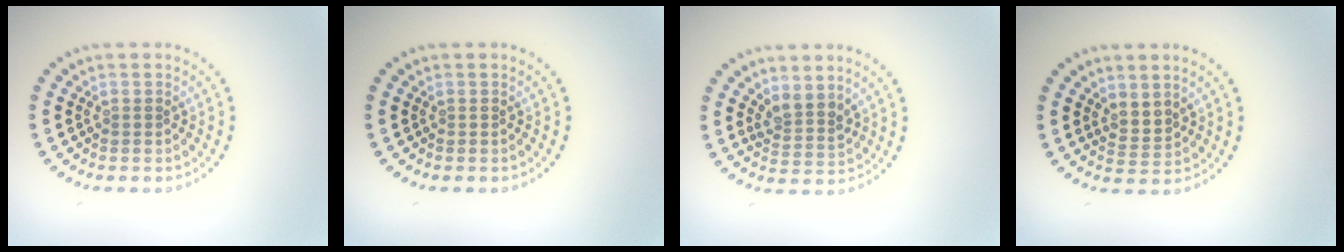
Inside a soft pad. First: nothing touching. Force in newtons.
{"total": 0.0}
{"total": 2.4, "press": 1.9, "slide": 1.4}
{"total": 1.7, "press": 1.3, "slide": 1.1}